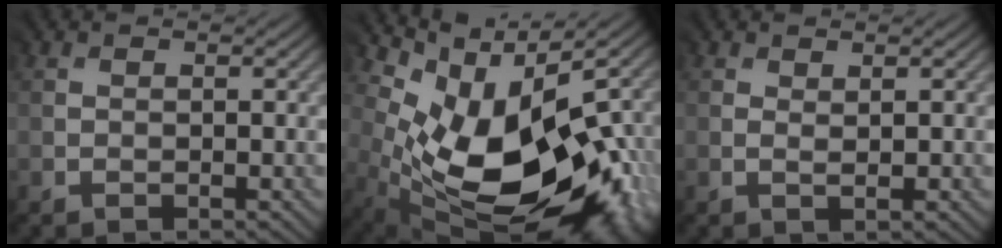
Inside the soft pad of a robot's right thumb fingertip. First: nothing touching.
{"total": 13.5, "force": [-2.4, 7.1, 11.2], "torque": [-0.161, -0.029, -0.019]}
{"total": 0.7, "force": [0.7, -0.3, 0.0], "torque": [-0.002, 0.002, 0.014]}